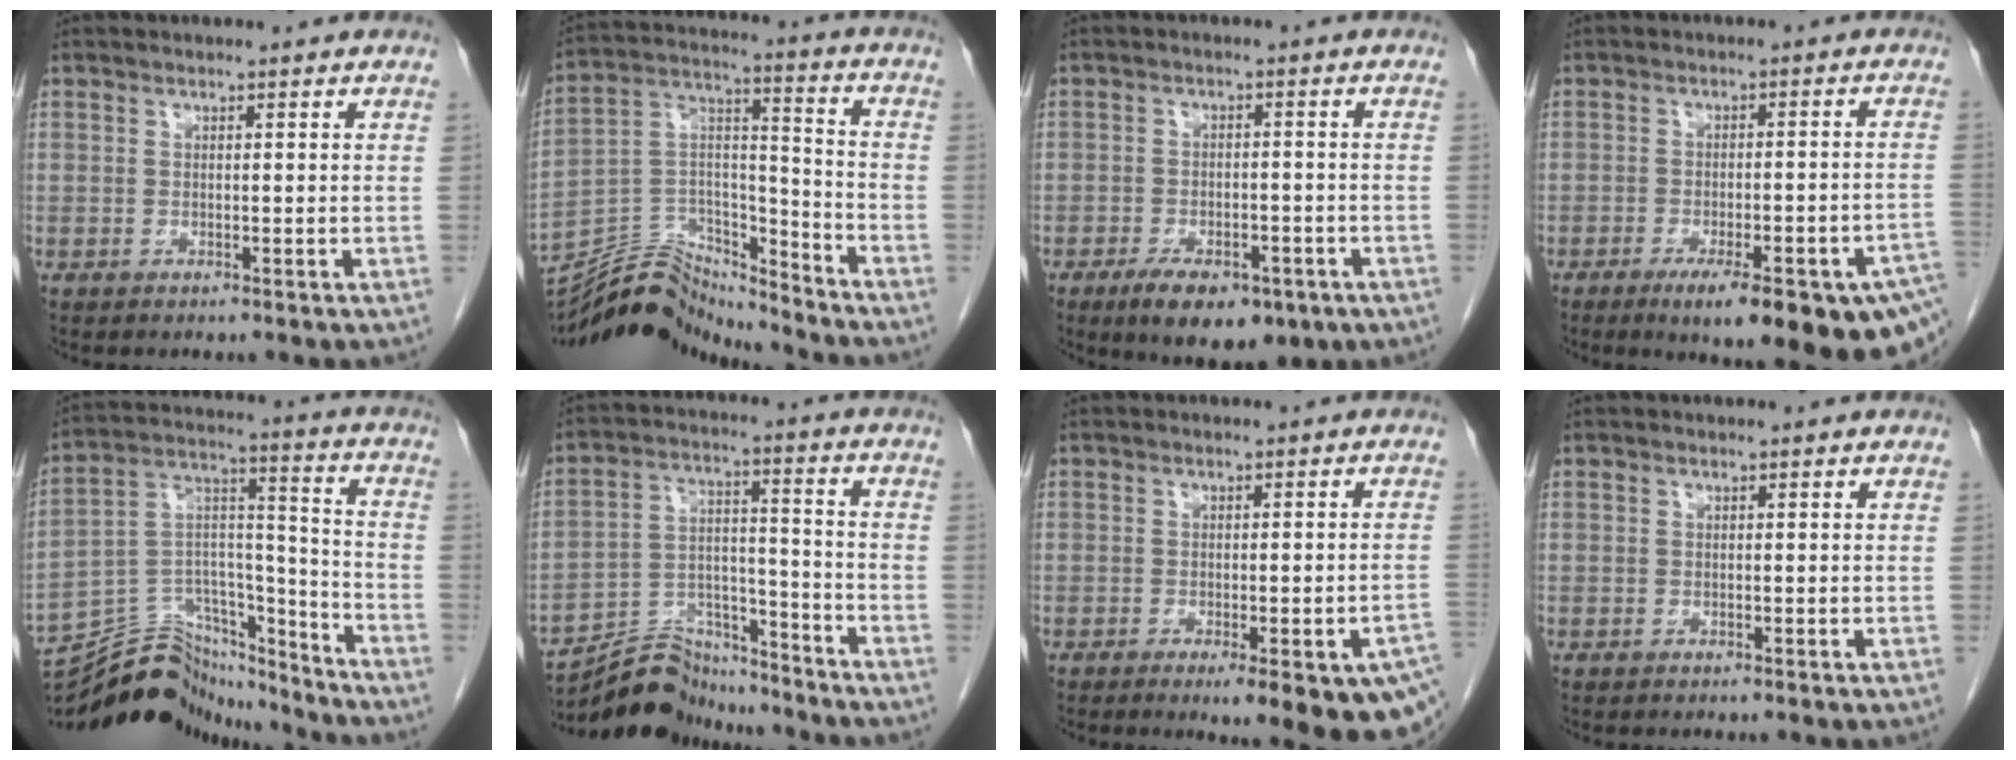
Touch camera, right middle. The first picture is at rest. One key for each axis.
{"total": 16.1, "fx": -15.7, "fy": 2.2, "fz": 2.6, "tx": -0.052, "ty": 0.034, "tz": -0.277}
{"total": 11.0, "fx": -6.9, "fy": 4.8, "fz": 7.0, "tx": -0.101, "ty": -0.006, "tz": -0.097}
{"total": 18.0, "fx": -11.3, "fy": 2.7, "fz": 13.8, "tx": -0.119, "ty": -0.003, "tz": -0.151}
{"total": 20.3, "fx": -19.2, "fy": 4.8, "fz": 4.8, "tx": -0.098, "ty": 0.041, "tz": -0.313}
{"total": 12.4, "fx": -12.1, "fy": 2.5, "fz": 0.9, "tx": -0.019, "ty": 0.034, "tz": -0.212}
{"total": 14.7, "fx": -8.9, "fy": 3.1, "fz": 11.3, "tx": -0.086, "ty": -0.012, "tz": -0.107}
{"total": 0.0}